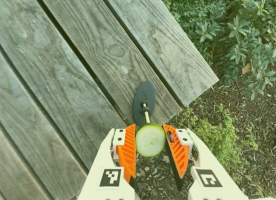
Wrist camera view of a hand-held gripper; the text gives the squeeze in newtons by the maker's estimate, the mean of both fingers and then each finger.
{"total": 10.7, "left": 10.9, "right": 10.4}